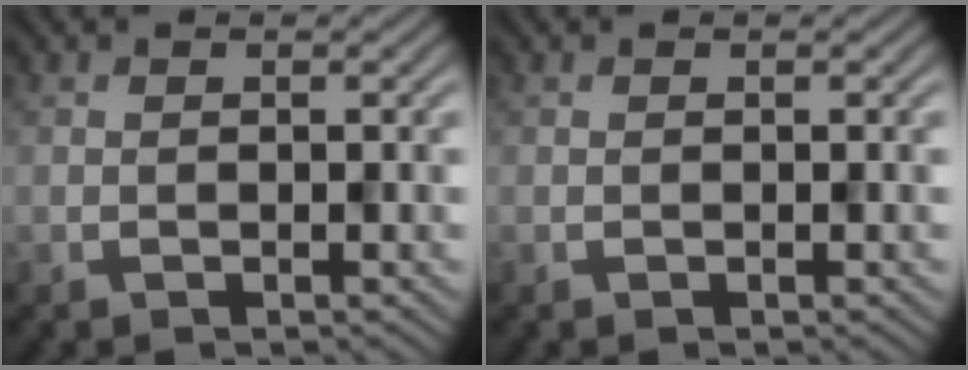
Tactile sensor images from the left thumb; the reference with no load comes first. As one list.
[{"total": 0.0}]